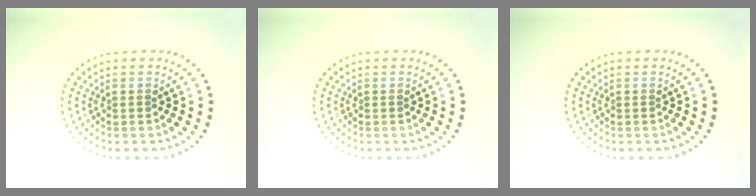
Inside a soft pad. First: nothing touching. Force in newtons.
{"total": 0.0}
{"total": 0.0}